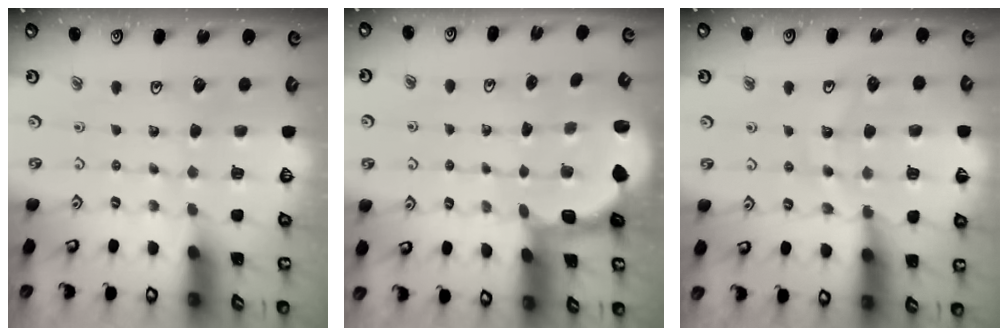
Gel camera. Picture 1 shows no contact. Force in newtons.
{"total": 2.3, "press": 2.2, "slide": 0.6}
{"total": 10.9, "press": 10.8, "slide": 1.5}